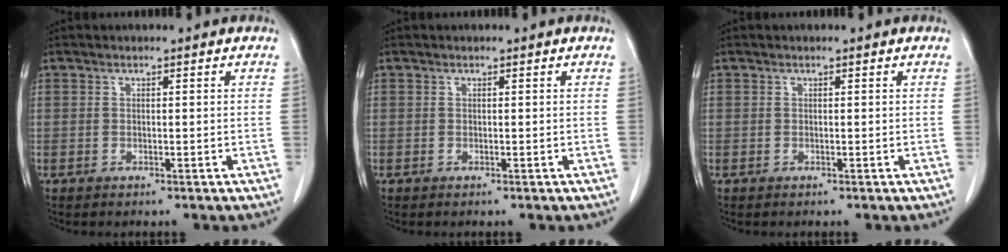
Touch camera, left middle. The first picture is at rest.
{"total": 0.0}
{"total": 0.0}